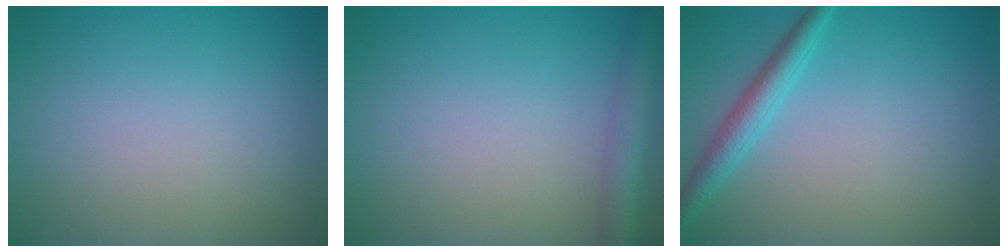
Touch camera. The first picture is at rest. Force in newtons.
{"total": 3.3, "press": 3.3, "slide": 0.2}
{"total": 2.7, "press": 2.7, "slide": 0.1}